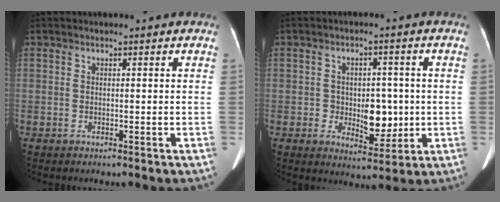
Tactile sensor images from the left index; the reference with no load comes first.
{"total": 6.5, "force": [-0.7, 4.0, 5.1], "torque": [-0.070, 0.004, -0.002]}